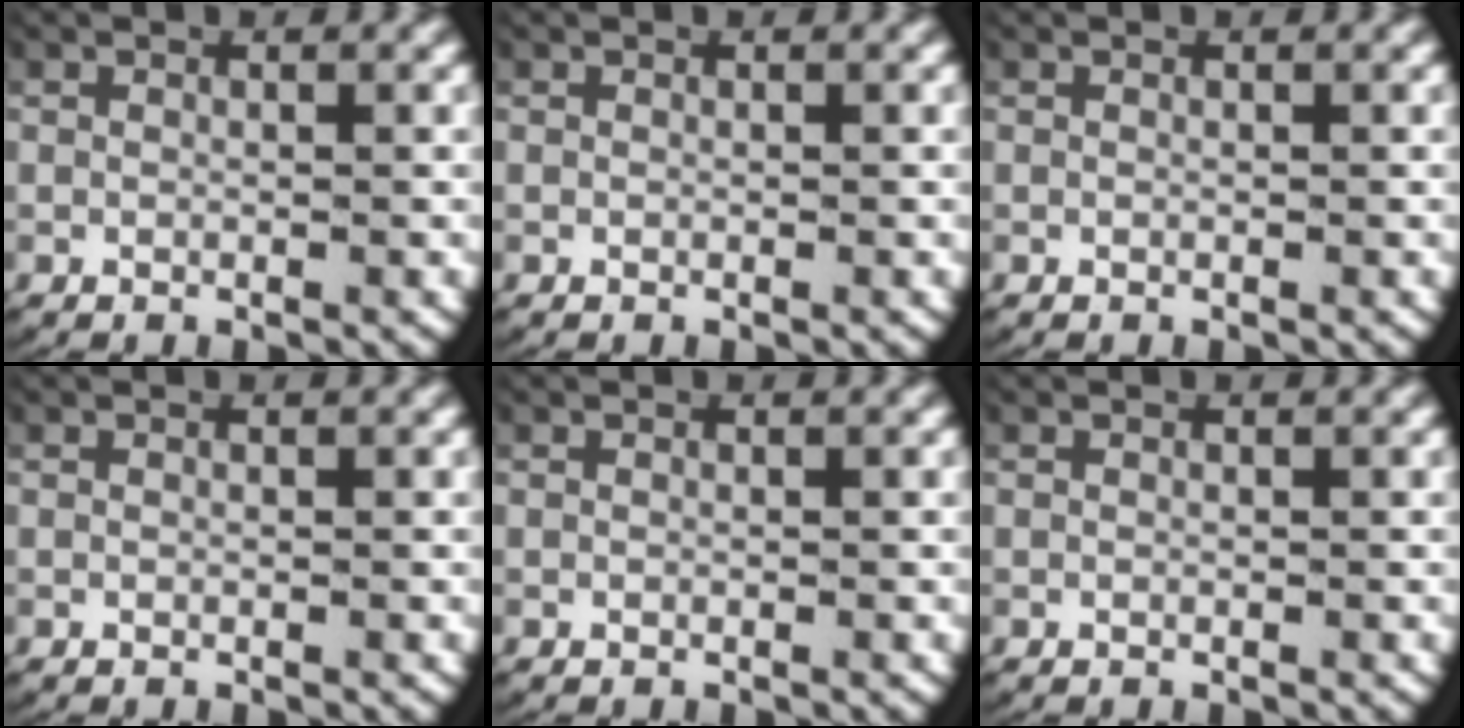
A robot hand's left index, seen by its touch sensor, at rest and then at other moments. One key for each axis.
{"total": 0.0}
{"total": 0.0}
{"total": 0.0}
{"total": 0.0}
{"total": 0.0}